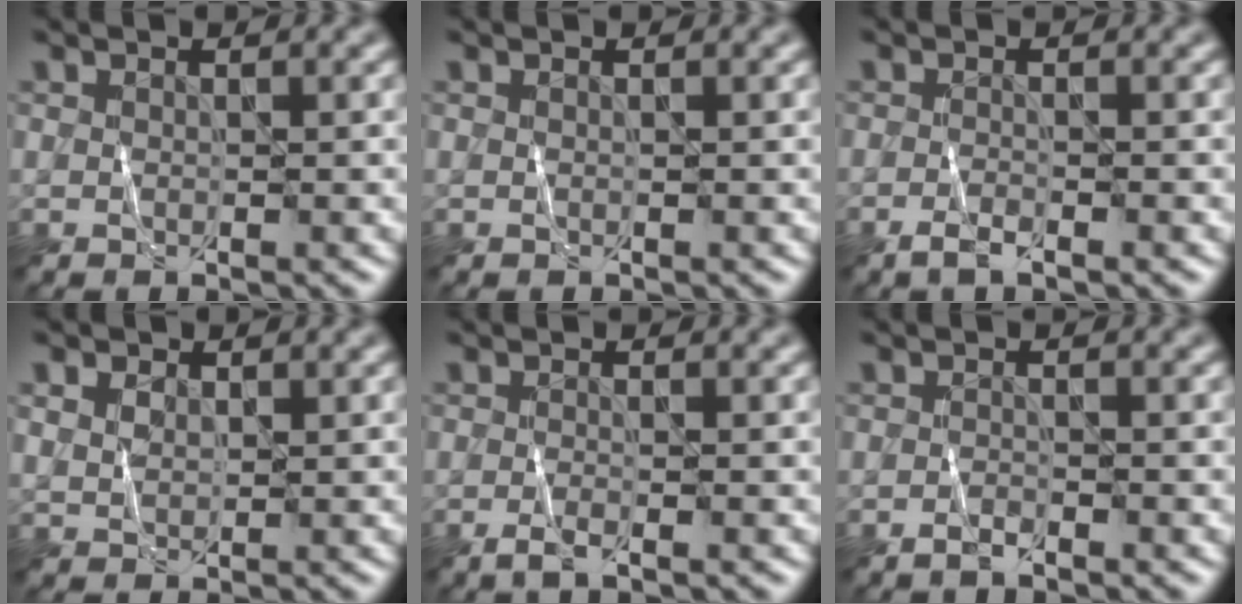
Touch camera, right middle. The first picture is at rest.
{"total": 0.0}
{"total": 1.6, "force": [-1.1, 0.3, 1.1], "torque": [-0.020, 0.001, -0.021]}
{"total": 1.6, "force": [0.8, 1.1, 0.7], "torque": [-0.019, 0.002, 0.017]}
{"total": 1.6, "force": [-0.8, 0.4, 1.3], "torque": [-0.021, 0.001, -0.018]}
{"total": 1.0, "force": [-0.8, 0.2, 0.6], "torque": [-0.012, 0.002, -0.016]}